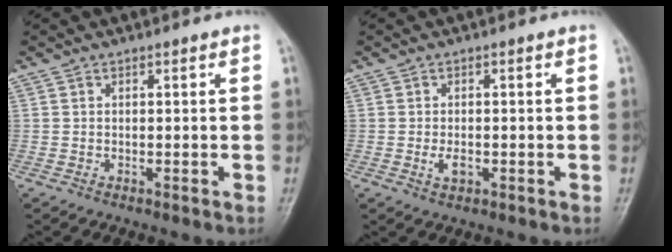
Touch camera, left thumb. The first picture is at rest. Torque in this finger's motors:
{"motor_torque": [-0.20, 0.05, 0.33, 0.11, 0.01]}